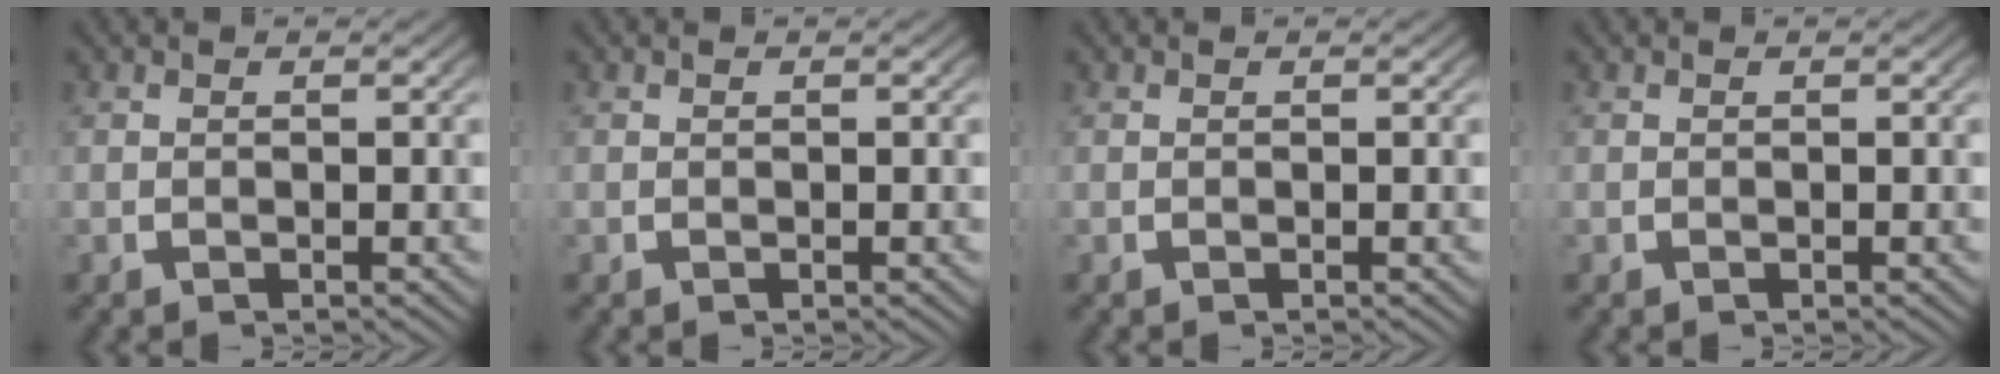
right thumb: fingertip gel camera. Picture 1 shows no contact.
{"total": 0.0}
{"total": 0.0}
{"total": 0.0}